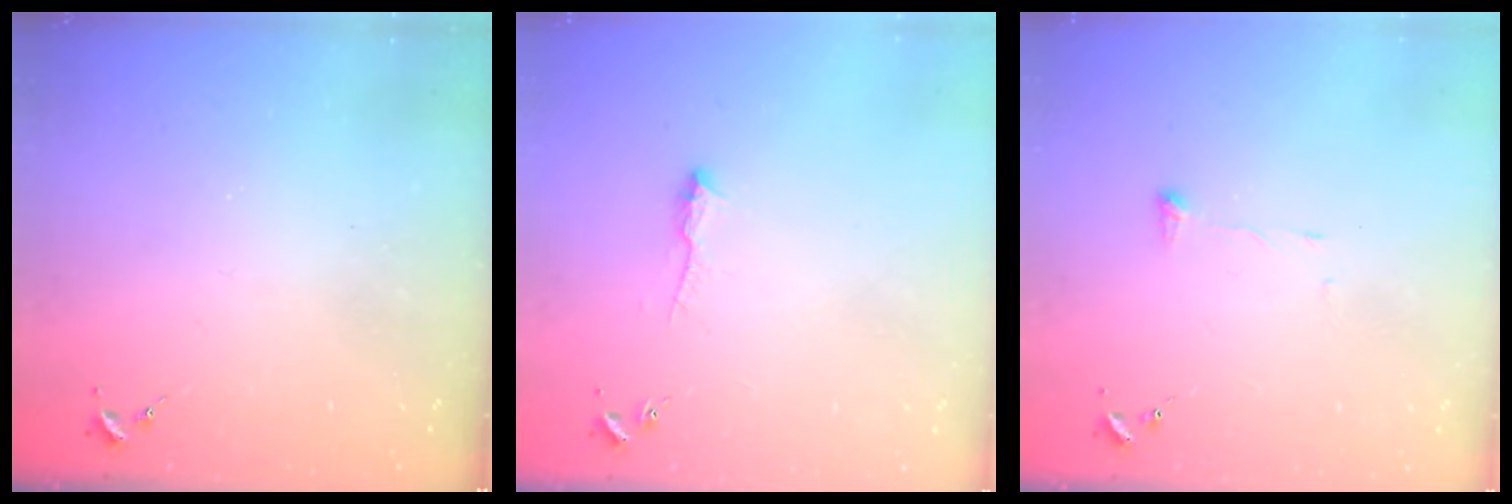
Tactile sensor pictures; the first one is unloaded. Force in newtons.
{"total": 6.0, "press": 5.9, "slide": 0.7}
{"total": 3.5, "press": 3.5, "slide": 0.5}